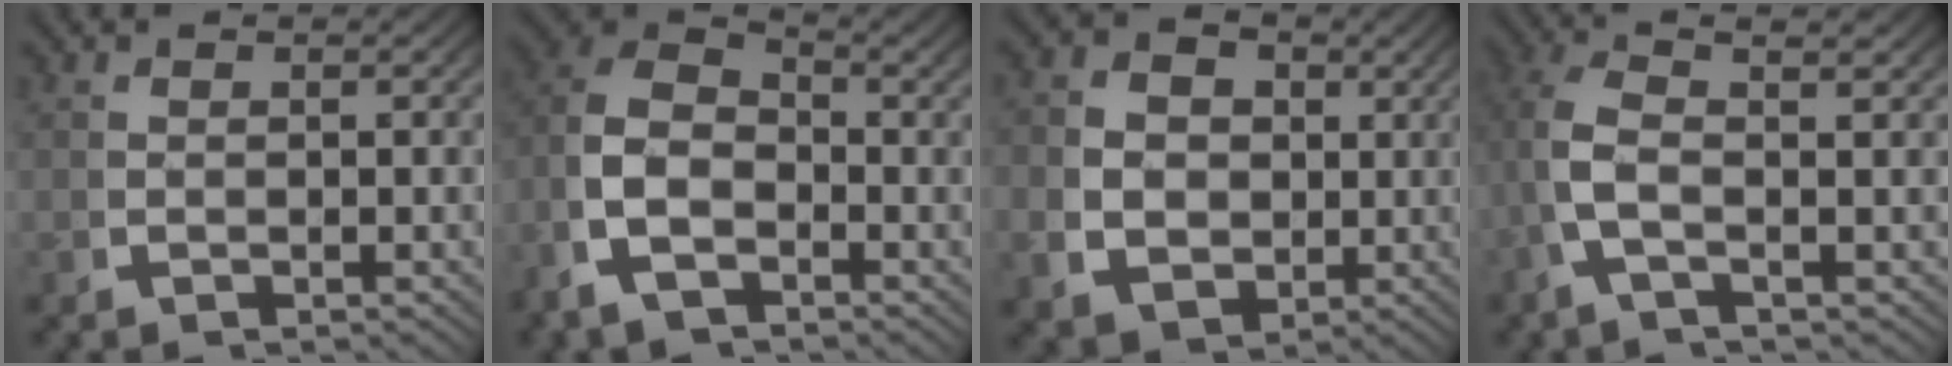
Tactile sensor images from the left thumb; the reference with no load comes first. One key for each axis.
{"total": 7.5, "fx": -0.3, "fy": 5.4, "fz": 5.2, "tx": -0.118, "ty": -0.014, "tz": -0.009}
{"total": 7.6, "fx": 0.3, "fy": 6.2, "fz": 4.3, "tx": -0.088, "ty": -0.032, "tz": 0.015}
{"total": 4.4, "fx": 0.8, "fy": 0.9, "fz": 4.2, "tx": -0.114, "ty": -0.004, "tz": 0.011}